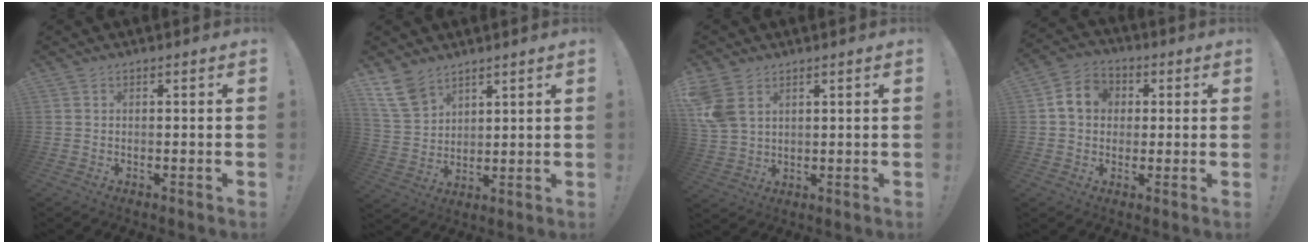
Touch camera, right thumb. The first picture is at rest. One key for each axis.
{"total": 11.4, "fx": 8.0, "fy": 6.9, "fz": 4.3, "tx": -0.081, "ty": -0.040, "tz": 0.160}
{"total": 8.0, "fx": 3.7, "fy": 5.4, "fz": 4.5, "tx": -0.090, "ty": -0.010, "tz": 0.076}
{"total": 9.0, "fx": 1.5, "fy": 7.7, "fz": 4.4, "tx": -0.063, "ty": 0.013, "tz": 0.033}